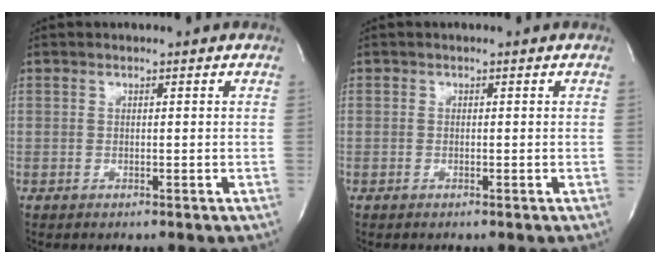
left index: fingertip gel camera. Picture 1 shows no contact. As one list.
[{"total": 0.0}]